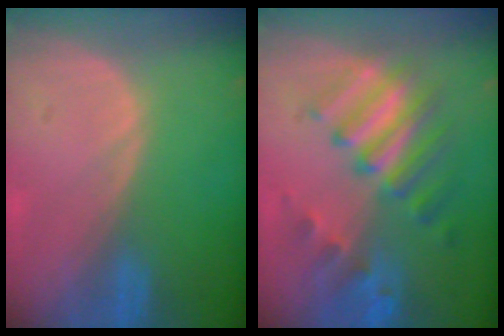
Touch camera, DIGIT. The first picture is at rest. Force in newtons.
{"total": 9.4, "press": 8.3, "slide": 4.3}